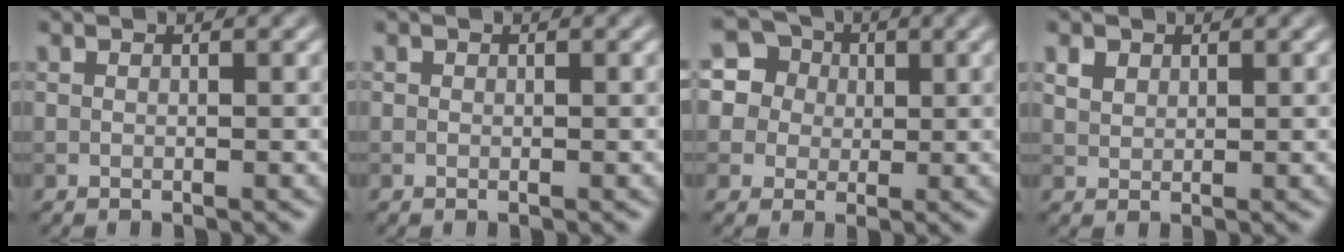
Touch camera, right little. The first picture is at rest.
{"total": 0.0}
{"total": 8.9, "force": [4.1, 7.3, 3.1], "torque": [-0.086, 0.036, 0.056]}
{"total": 1.3, "force": [0.9, 0.8, 0.5], "torque": [-0.015, 0.002, 0.018]}